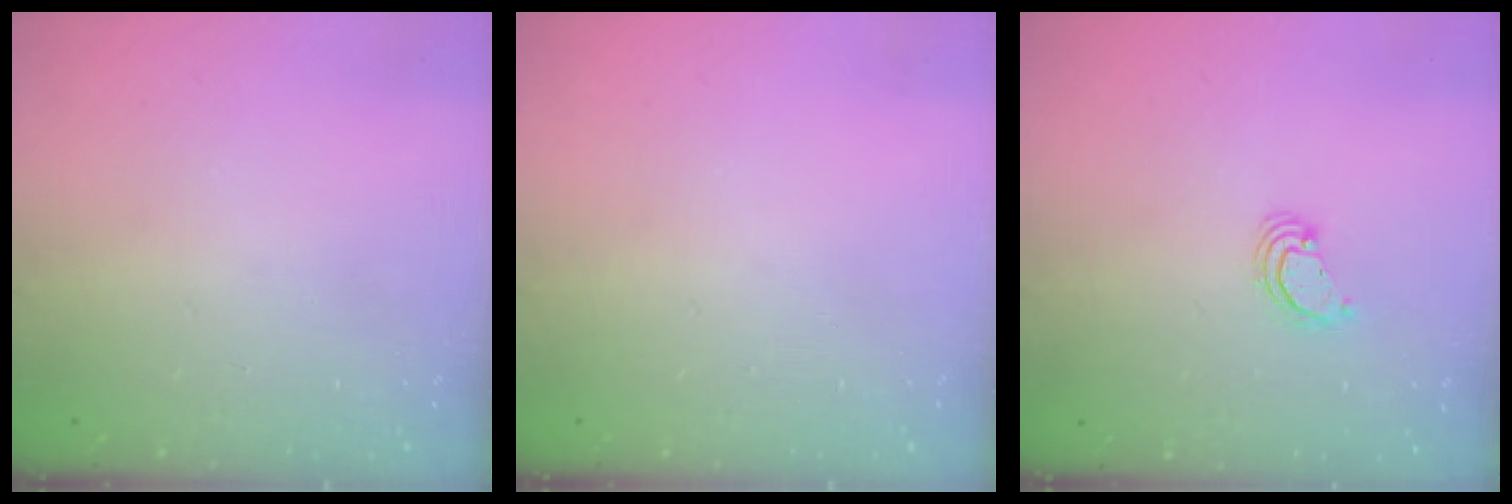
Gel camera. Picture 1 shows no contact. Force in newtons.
{"total": 0.0}
{"total": 2.2, "press": 2.2, "slide": 0.2}